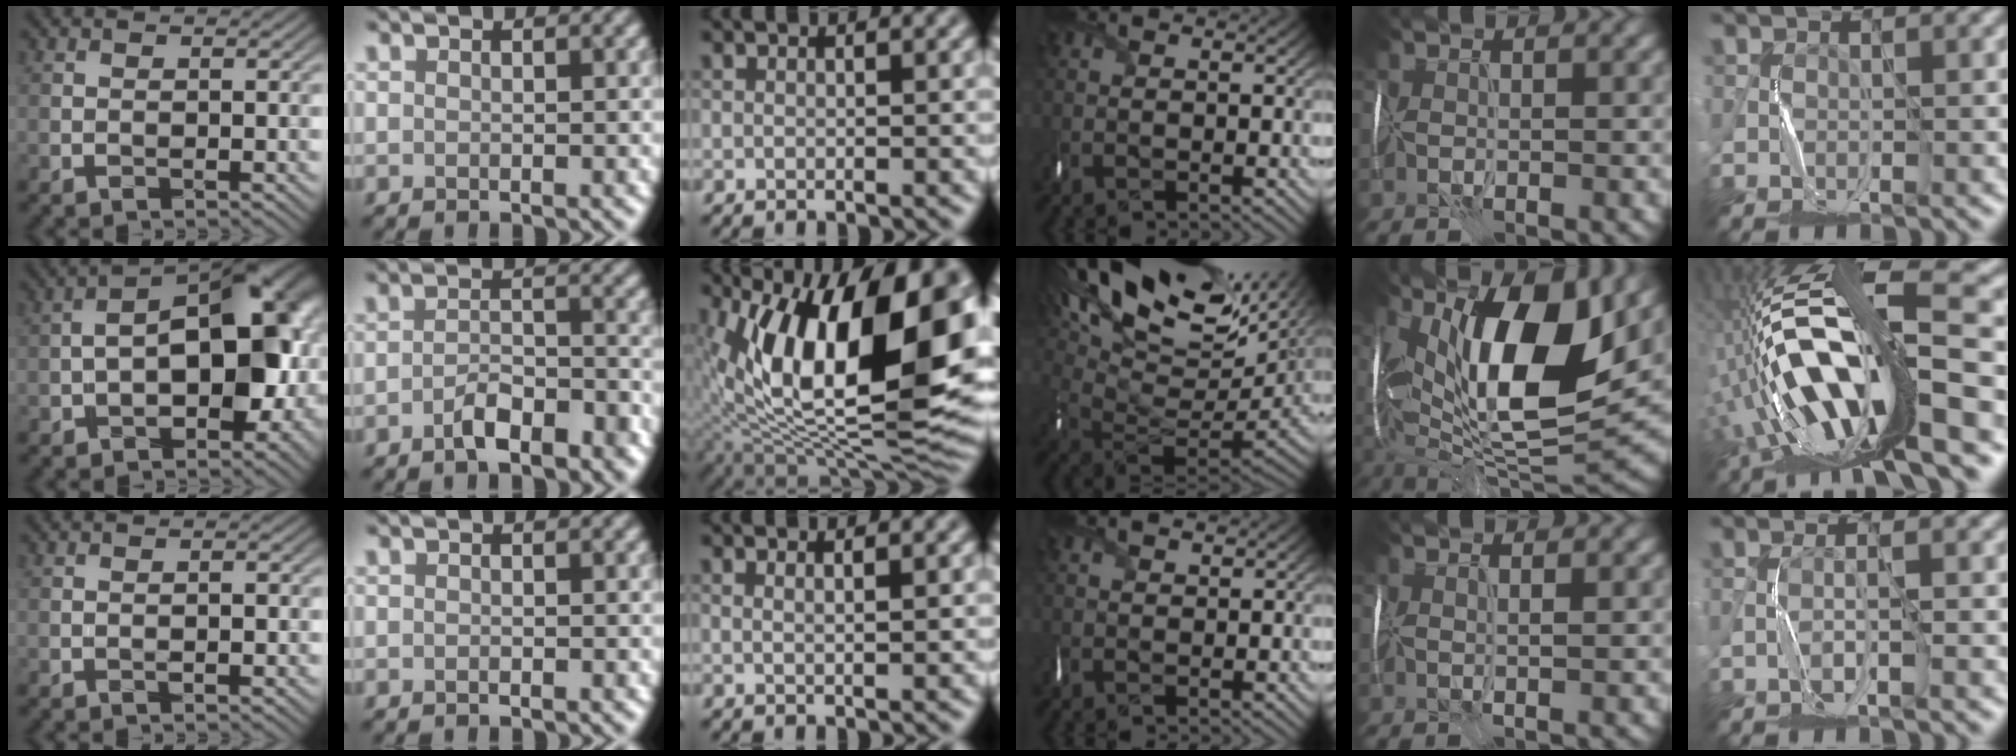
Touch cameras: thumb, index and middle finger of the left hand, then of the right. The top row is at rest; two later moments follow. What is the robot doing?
{"motion": "wrap", "object": "thread"}